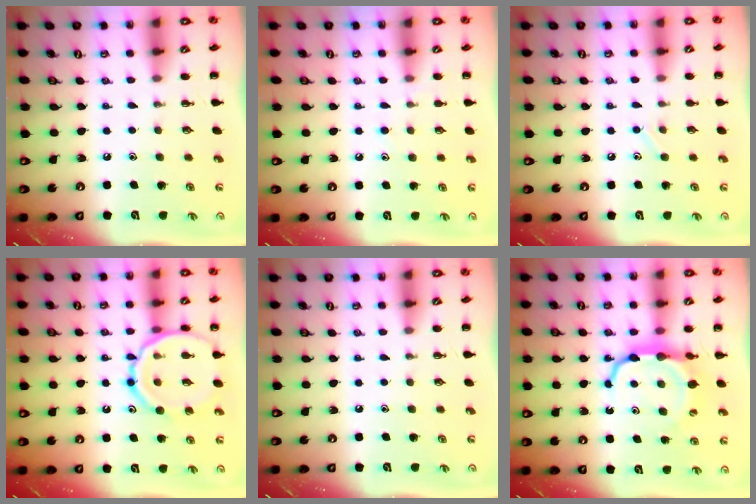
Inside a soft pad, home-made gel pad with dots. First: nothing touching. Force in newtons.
{"total": 6.3, "press": 6.0, "slide": 1.9}
{"total": 5.5, "press": 5.2, "slide": 1.7}
{"total": 15.5, "press": 15.4, "slide": 1.0}
{"total": 0.0}
{"total": 8.8, "press": 8.7, "slide": 1.3}